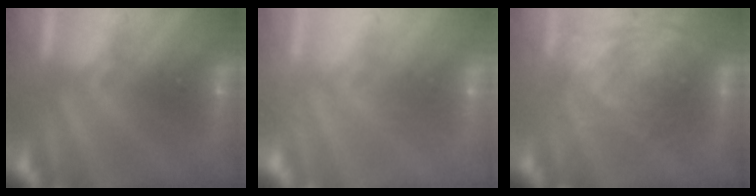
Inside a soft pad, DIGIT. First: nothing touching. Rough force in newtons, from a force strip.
{"total": 9.1}
{"total": 3.6}